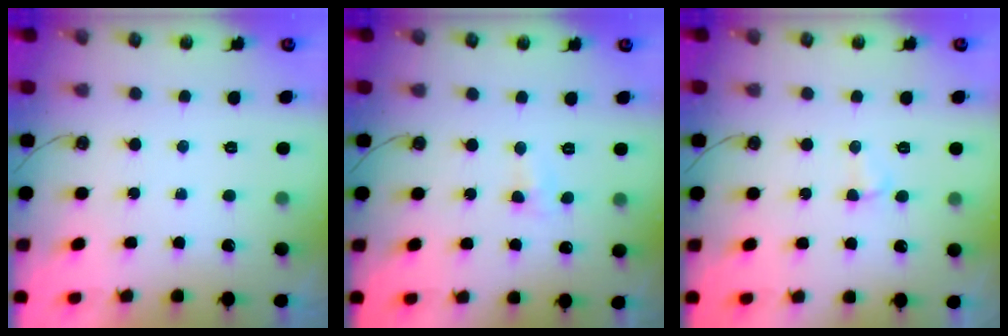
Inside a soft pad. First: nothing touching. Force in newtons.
{"total": 4.1, "press": 4.0, "slide": 0.8}
{"total": 2.9, "press": 2.8, "slide": 0.6}